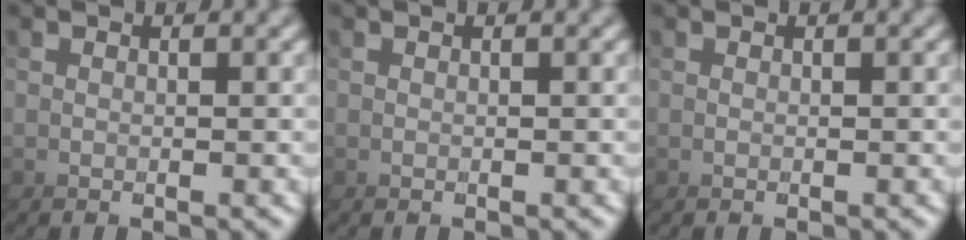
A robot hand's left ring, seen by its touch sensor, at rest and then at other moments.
{"total": 0.0}
{"total": 0.0}